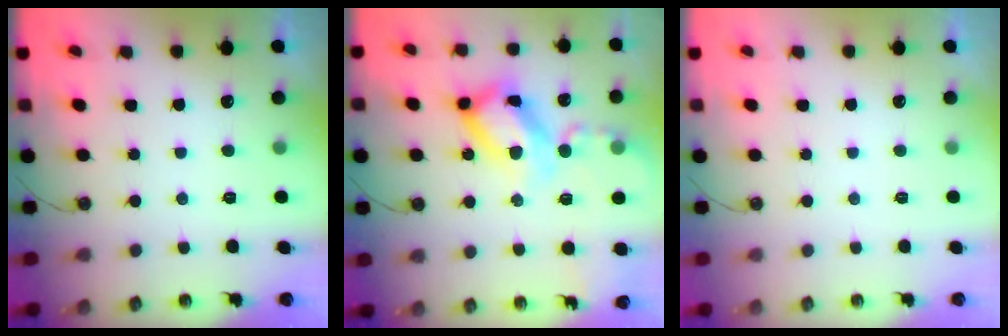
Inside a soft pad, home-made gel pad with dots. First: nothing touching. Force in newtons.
{"total": 22.1, "press": 22.0, "slide": 2.1}
{"total": 0.0}